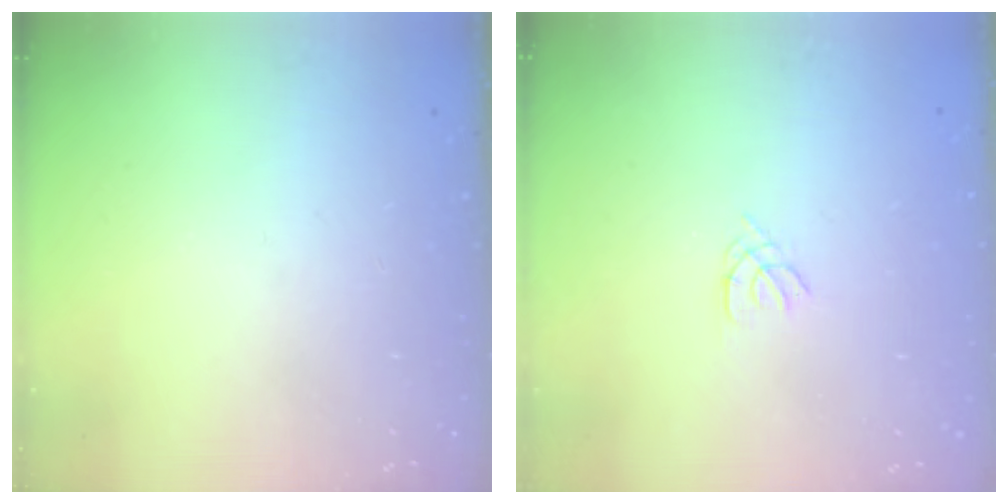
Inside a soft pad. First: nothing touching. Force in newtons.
{"total": 1.1, "press": 1.0, "slide": 0.3}